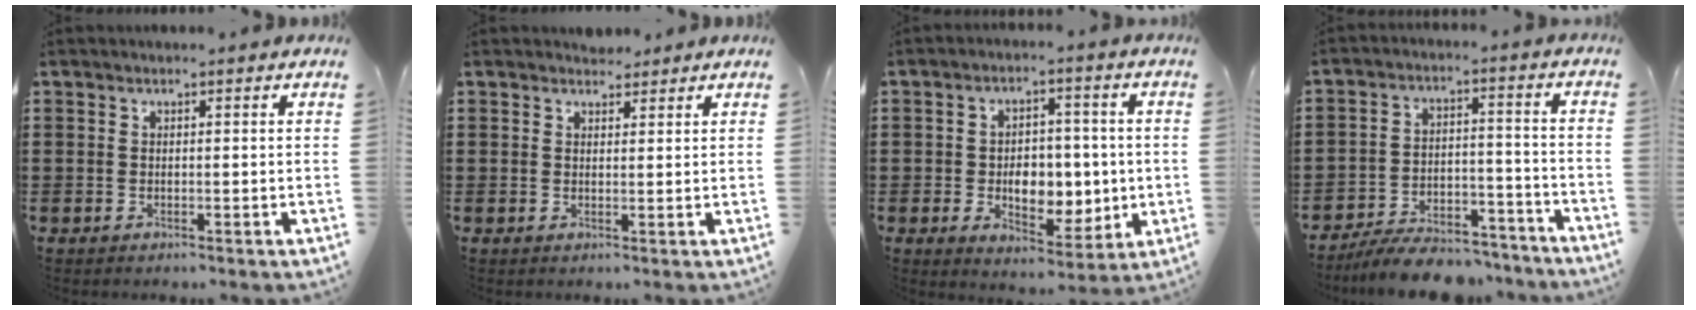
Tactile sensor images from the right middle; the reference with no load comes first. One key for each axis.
{"total": 1.9, "fx": 1.7, "fy": 0.7, "fz": 0.0, "tx": 0.003, "ty": 0.002, "tz": 0.032}
{"total": 6.9, "fx": -0.6, "fy": 4.9, "fz": 4.9, "tx": -0.073, "ty": 0.003, "tz": -0.014}
{"total": 8.1, "fx": -7.6, "fy": 1.7, "fz": 2.1, "tx": -0.026, "ty": 0.025, "tz": -0.142}